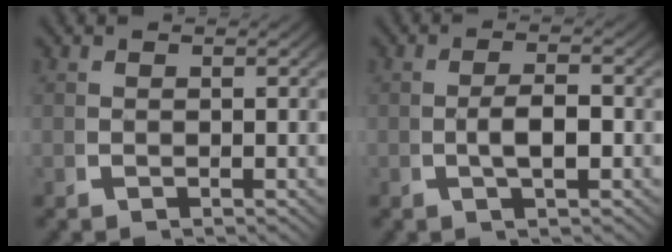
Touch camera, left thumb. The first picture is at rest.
{"total": 3.1, "force": [-0.6, 1.4, 2.7], "torque": [-0.053, -0.004, -0.008]}